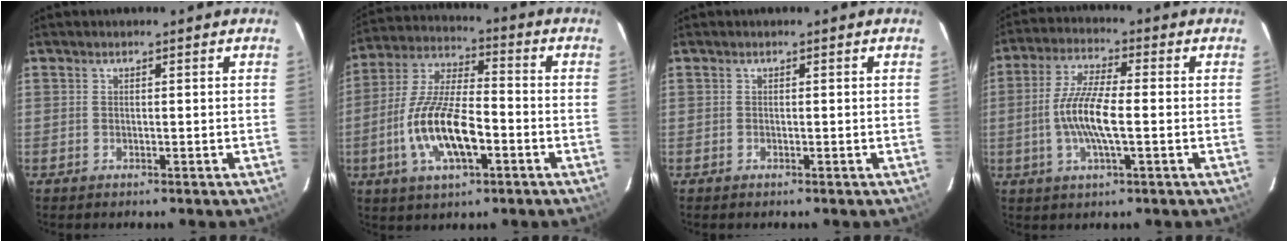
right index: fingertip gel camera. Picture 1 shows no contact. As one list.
[{"total": 15.2, "force": [-4.8, 5.4, 13.3], "torque": [-0.280, -0.006, -0.089]}, {"total": 0.0}, {"total": 9.6, "force": [-1.4, 1.7, 9.3], "torque": [-0.189, 0.000, -0.032]}]